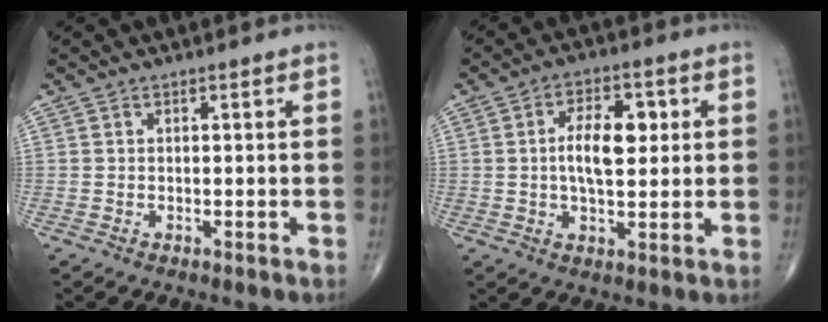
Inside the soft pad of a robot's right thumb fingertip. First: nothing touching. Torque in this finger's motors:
{"motor_torque": [-0.37, 0.71, 0.64, 0.45, 0.10]}